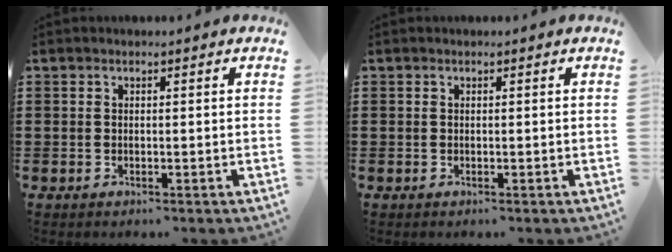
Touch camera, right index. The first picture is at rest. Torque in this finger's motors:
{"motor_torque": [0.00, 0.00, 0.00, -0.01]}